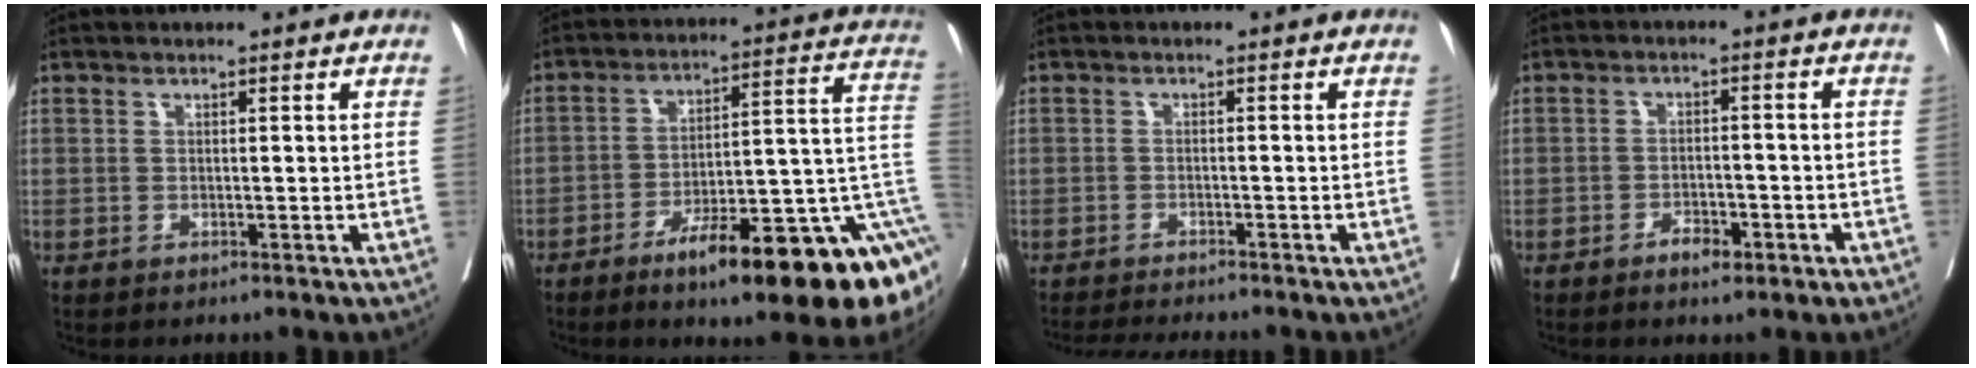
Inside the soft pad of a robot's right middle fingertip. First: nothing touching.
{"total": 22.2, "force": [-9.9, 4.1, 19.4], "torque": [-0.164, 0.032, -0.142]}
{"total": 7.8, "force": [-7.2, 0.3, 3.1], "torque": [-0.036, -0.014, -0.108]}
{"total": 3.9, "force": [-2.3, 1.9, 2.5], "torque": [-0.041, 0.009, -0.031]}